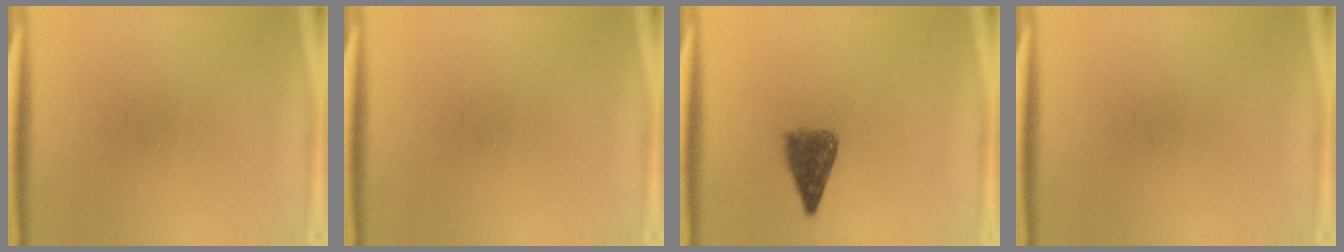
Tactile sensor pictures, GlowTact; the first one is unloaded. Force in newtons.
{"total": 0.0}
{"total": 4.7}
{"total": 0.0}